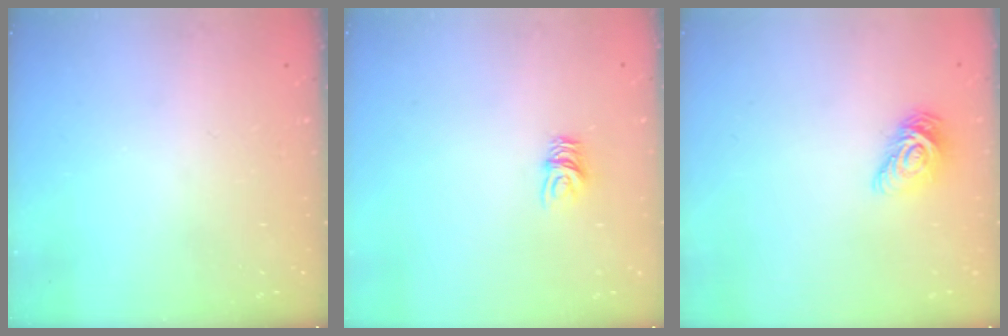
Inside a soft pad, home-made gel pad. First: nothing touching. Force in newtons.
{"total": 7.2, "press": 7.2, "slide": 0.5}
{"total": 10.1, "press": 10.1, "slide": 0.6}